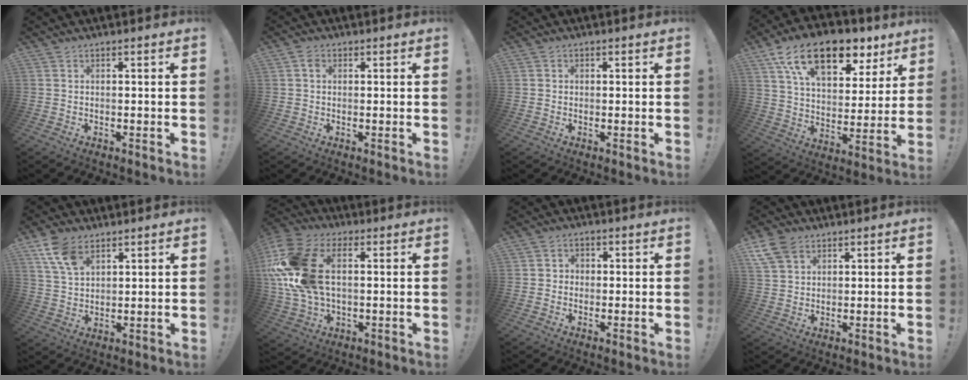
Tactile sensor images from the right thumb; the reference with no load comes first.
{"total": 1.7, "force": [0.6, 1.3, 1.0], "torque": [-0.013, 0.001, 0.008]}
{"total": 0.9, "force": [0.0, 0.9, 0.3], "torque": [-0.003, 0.002, 0.000]}
{"total": 19.4, "force": [11.5, 10.2, 11.8], "torque": [-0.190, -0.063, 0.203]}
{"total": 9.4, "force": [5.6, 5.2, 5.4], "torque": [-0.091, -0.021, 0.109]}
{"total": 20.4, "force": [3.3, 13.0, 15.4], "torque": [-0.311, 0.003, 0.061]}
{"total": 2.9, "force": [-0.5, 2.7, 0.9], "torque": [-0.008, 0.005, -0.011]}
{"total": 7.9, "force": [4.9, 5.1, 3.7], "torque": [-0.072, -0.010, 0.098]}